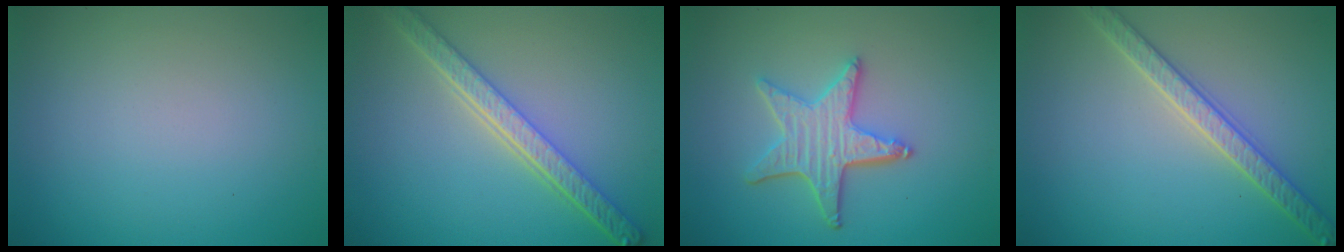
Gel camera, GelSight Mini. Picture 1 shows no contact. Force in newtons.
{"total": 5.1, "press": 4.0, "slide": 3.2}
{"total": 4.5, "press": 3.8, "slide": 2.4}
{"total": 3.3, "press": 3.2, "slide": 0.6}